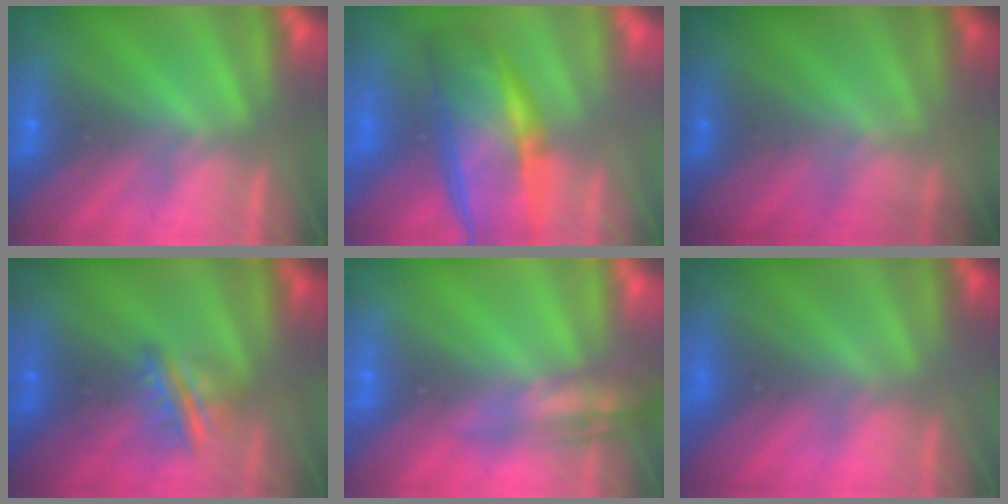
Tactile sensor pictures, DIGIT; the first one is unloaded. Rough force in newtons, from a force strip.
{"total": 10.3}
{"total": 1.9}
{"total": 3.0}
{"total": 2.6}
{"total": 8.5}